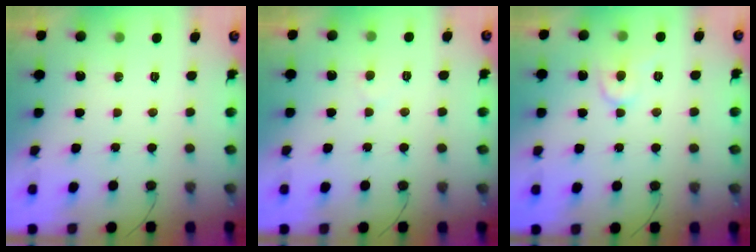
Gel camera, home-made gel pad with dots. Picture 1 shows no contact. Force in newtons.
{"total": 2.3, "press": 2.3, "slide": 0.2}
{"total": 6.4, "press": 6.3, "slide": 0.8}